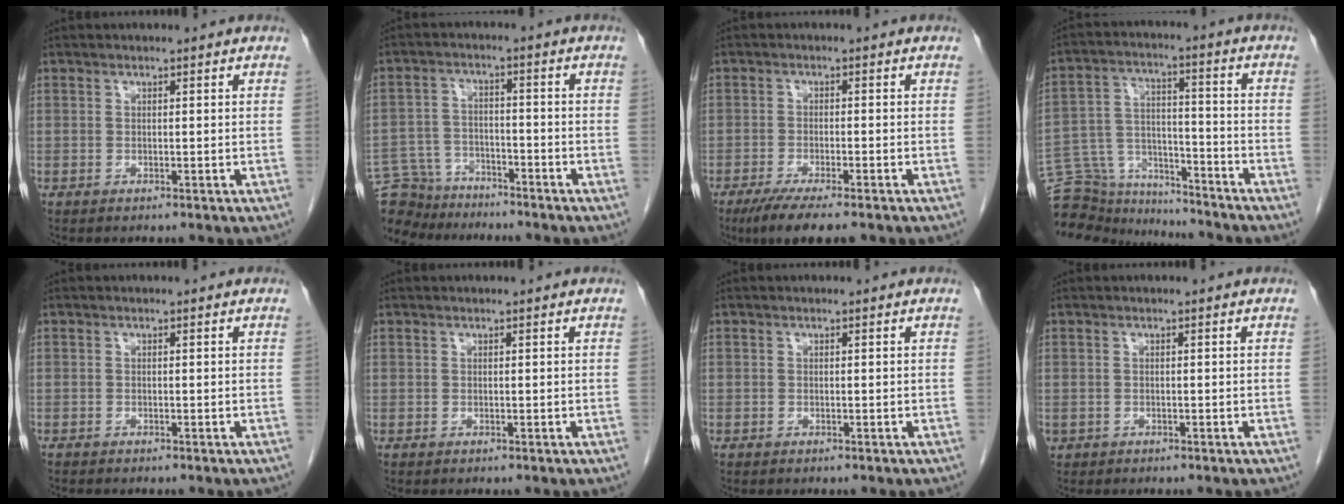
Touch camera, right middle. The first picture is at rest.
{"total": 10.7, "force": [-9.7, 4.3, 1.0], "torque": [-0.032, 0.018, -0.163]}
{"total": 7.1, "force": [-5.2, 0.9, 4.7], "torque": [-0.077, -0.018, -0.081]}
{"total": 14.5, "force": [-13.7, 3.7, 3.0], "torque": [-0.058, 0.043, -0.223]}
{"total": 0.6, "force": [-0.6, 0.1, 0.2], "torque": [-0.008, -0.001, -0.014]}
{"total": 0.0}
{"total": 0.0}
{"total": 0.9, "force": [-0.5, 0.7, 0.1], "torque": [-0.012, 0.003, -0.005]}